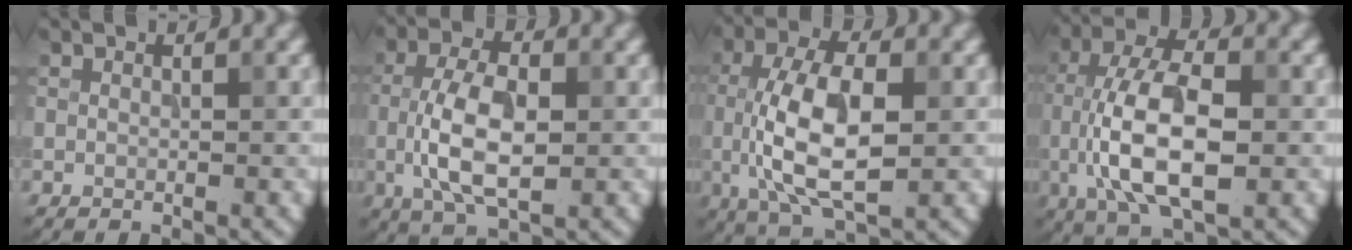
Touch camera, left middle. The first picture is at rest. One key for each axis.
{"total": 6.8, "fx": -0.9, "fy": 3.1, "fz": 5.9, "tx": -0.129, "ty": 0.000, "tz": -0.016}
{"total": 8.9, "fx": -0.5, "fy": 4.0, "fz": 7.9, "tx": -0.161, "ty": 0.000, "tz": -0.008}
{"total": 9.9, "fx": -1.5, "fy": 4.3, "fz": 8.7, "tx": -0.166, "ty": 0.011, "tz": -0.032}